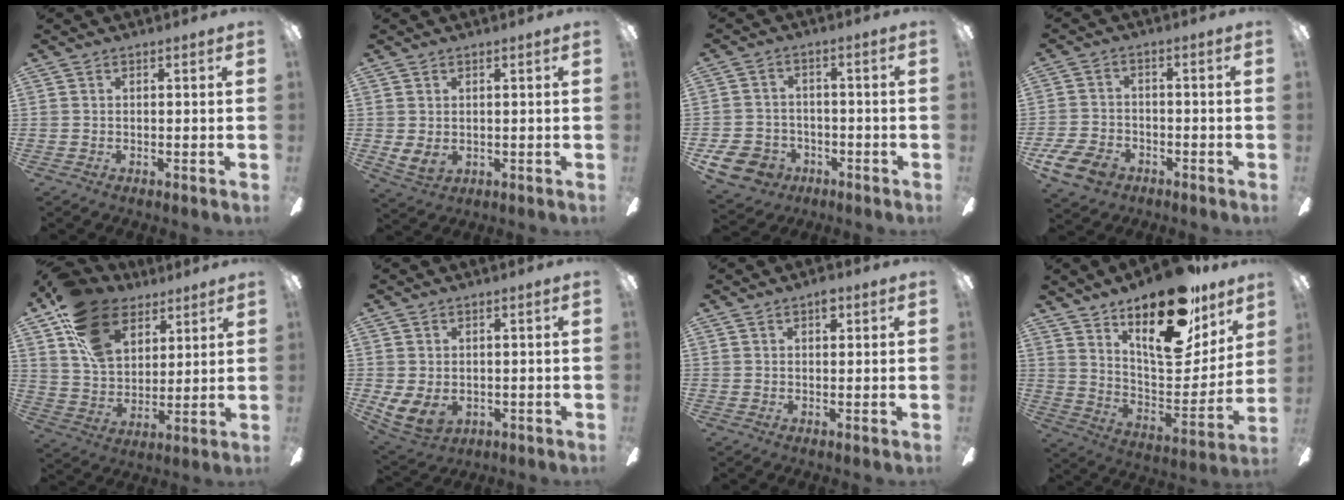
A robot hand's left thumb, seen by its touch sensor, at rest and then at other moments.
{"total": 3.6, "force": [1.0, 2.7, 2.2], "torque": [-0.046, -0.008, 0.018]}
{"total": 8.7, "force": [-4.5, 6.8, 2.9], "torque": [-0.075, 0.031, -0.083]}
{"total": 8.7, "force": [-4.9, 5.7, 4.4], "torque": [-0.106, 0.027, -0.093]}
{"total": 17.4, "force": [10.3, 11.1, 8.7], "torque": [-0.171, -0.032, 0.198]}
{"total": 5.7, "force": [0.8, 4.4, 3.6], "torque": [-0.075, -0.011, 0.015]}
{"total": 3.1, "force": [2.0, 1.7, 1.8], "torque": [-0.014, -0.004, 0.029]}
{"total": 23.9, "force": [16.2, 9.8, 14.5], "torque": [-0.201, -0.105, 0.276]}